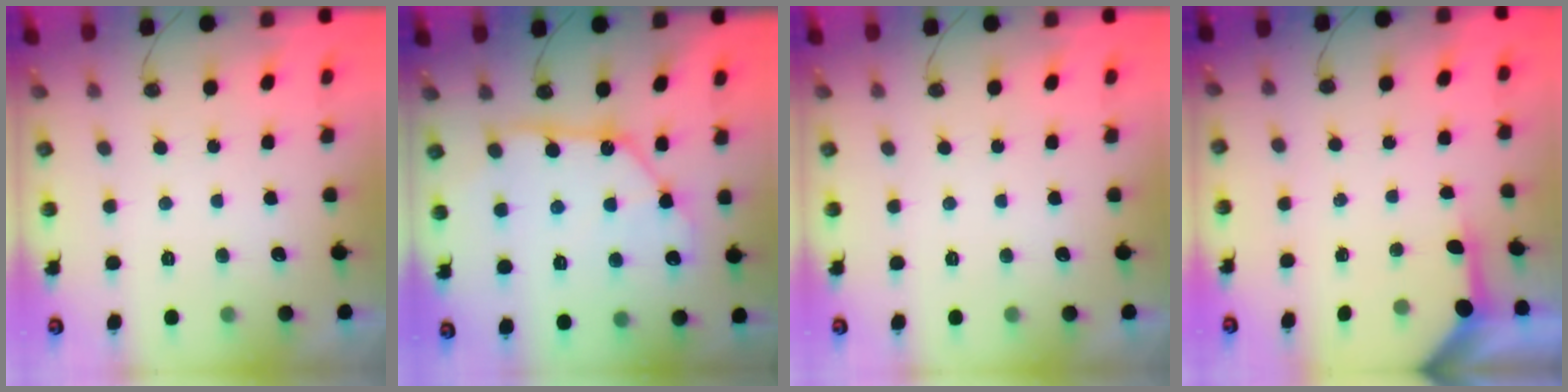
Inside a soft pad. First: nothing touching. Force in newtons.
{"total": 11.7, "press": 11.6, "slide": 1.5}
{"total": 0.0}
{"total": 3.5, "press": 3.5, "slide": 0.5}